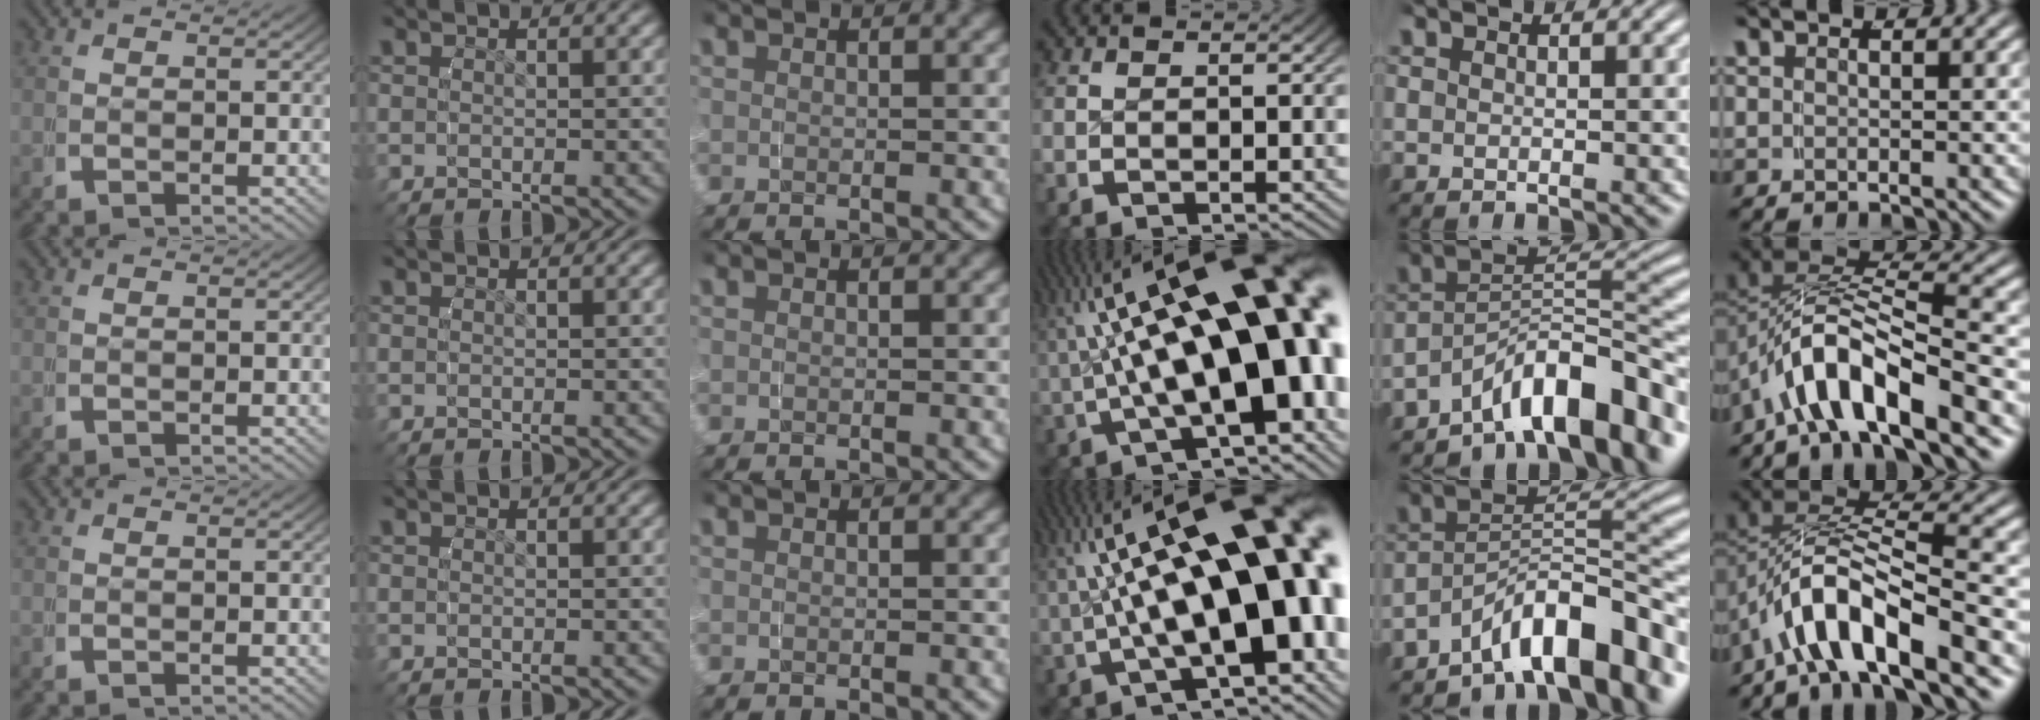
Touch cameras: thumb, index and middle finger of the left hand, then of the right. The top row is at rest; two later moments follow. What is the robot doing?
{"motion": "grasp_and_lifting", "object": "water bottle"}